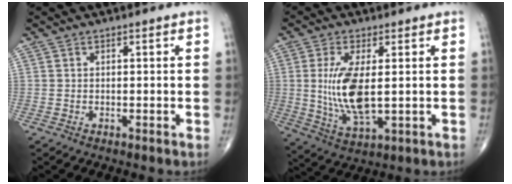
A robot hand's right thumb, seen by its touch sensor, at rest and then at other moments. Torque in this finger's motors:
{"motor_torque": [-0.57, 0.68, 1.17, 0.19, 0.35]}